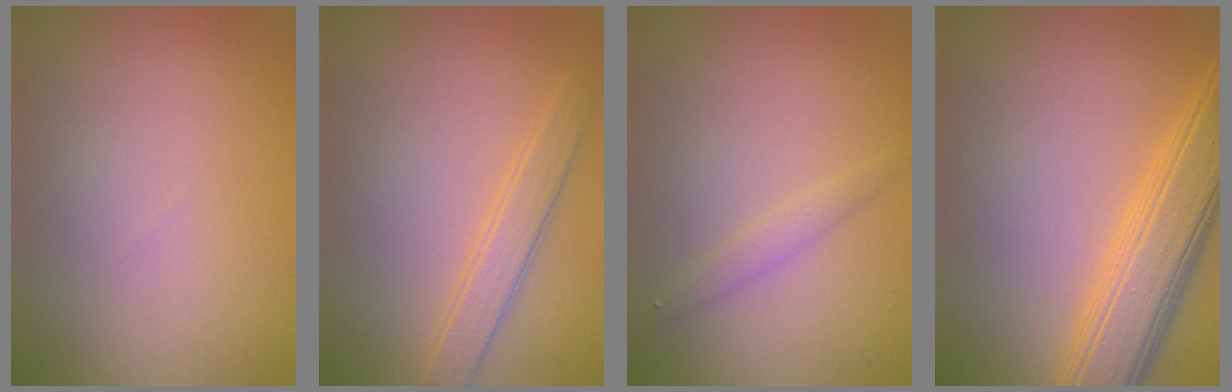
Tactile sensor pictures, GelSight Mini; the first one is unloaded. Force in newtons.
{"total": 2.4, "press": 2.4, "slide": 0.1}
{"total": 1.3, "press": 1.3, "slide": 0.0}
{"total": 6.7, "press": 6.7, "slide": 0.4}